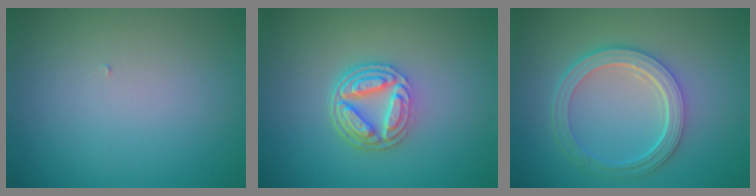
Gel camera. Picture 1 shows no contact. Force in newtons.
{"total": 5.0, "press": 3.7, "slide": 3.3}
{"total": 5.2, "press": 3.8, "slide": 3.4}